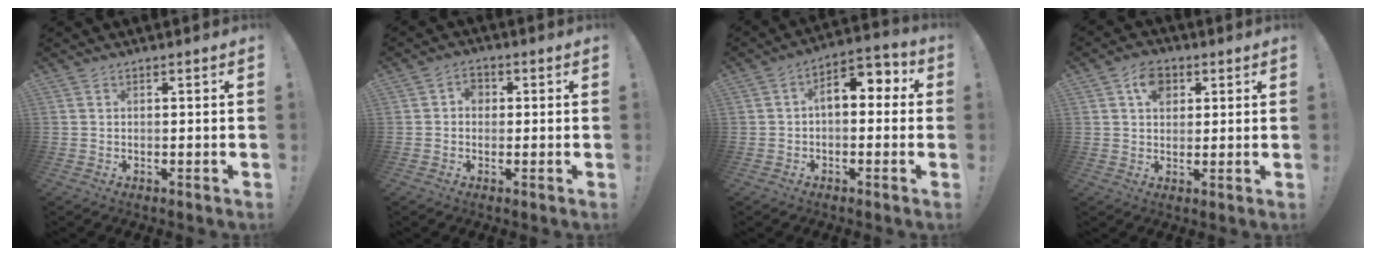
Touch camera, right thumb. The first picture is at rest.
{"total": 3.7, "force": [0.0, 3.0, 2.2], "torque": [-0.040, 0.010, 0.000]}
{"total": 8.7, "force": [1.2, 5.1, 7.0], "torque": [-0.098, 0.008, 0.023]}
{"total": 6.9, "force": [2.8, 5.1, 3.6], "torque": [-0.056, 0.001, 0.051]}